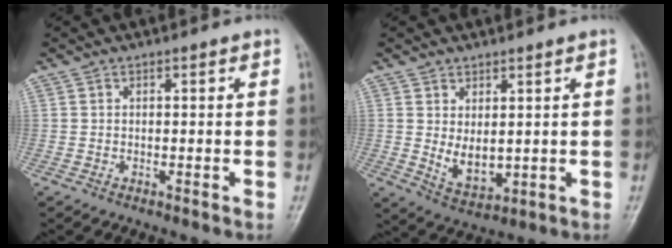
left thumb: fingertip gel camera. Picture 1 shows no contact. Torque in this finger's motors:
{"motor_torque": [0.64, 0.73, 0.70, -0.25, 0.02]}